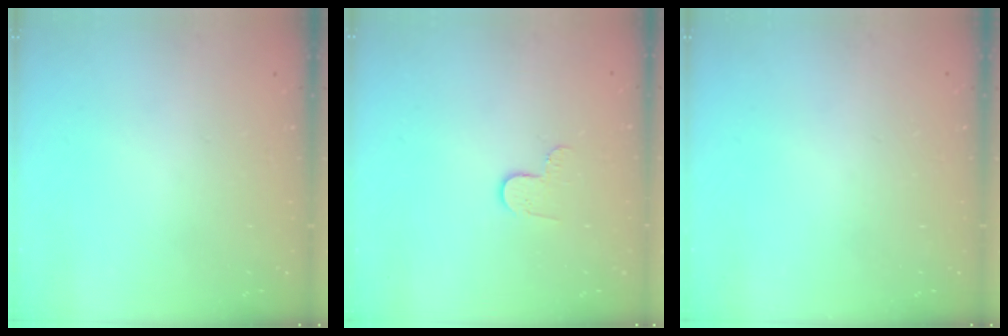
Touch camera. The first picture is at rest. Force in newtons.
{"total": 4.6, "press": 4.6, "slide": 0.5}
{"total": 0.0}